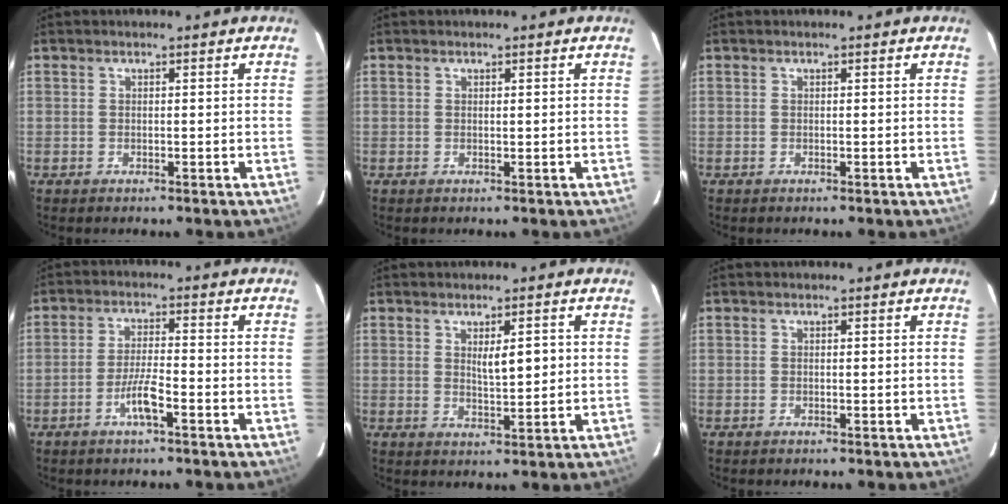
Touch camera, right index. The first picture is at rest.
{"total": 0.0}
{"total": 0.0}
{"total": 4.6, "force": [-2.3, 0.3, 4.0], "torque": [-0.078, -0.002, -0.046]}
{"total": 3.9, "force": [0.9, 0.9, 3.6], "torque": [-0.059, -0.005, 0.018]}
{"total": 0.0}